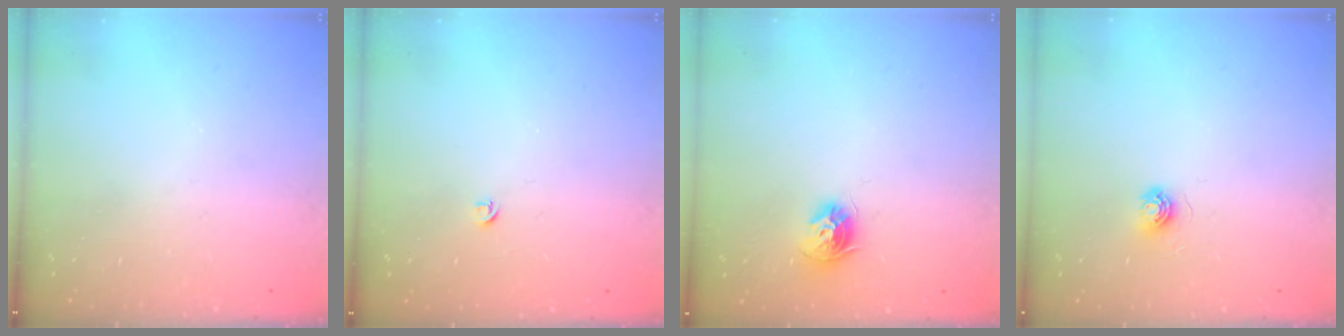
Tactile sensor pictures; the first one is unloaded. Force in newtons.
{"total": 3.9, "press": 3.9, "slide": 0.7}
{"total": 9.3, "press": 9.3, "slide": 1.0}
{"total": 5.6, "press": 5.6, "slide": 0.3}